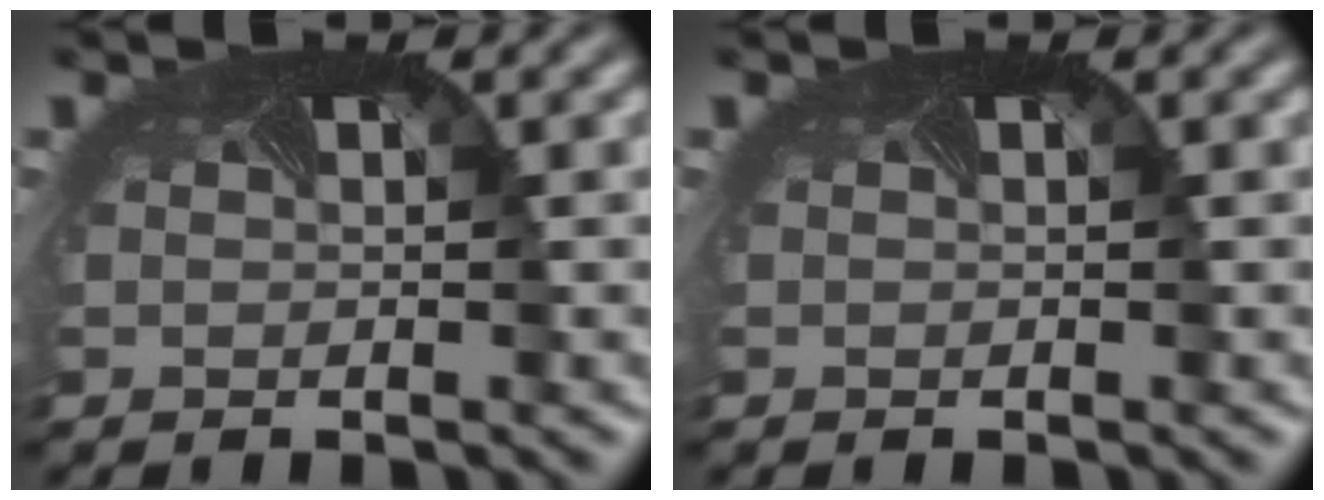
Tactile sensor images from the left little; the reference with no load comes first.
{"total": 0.0}